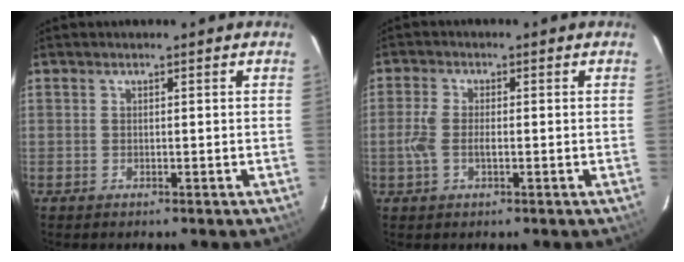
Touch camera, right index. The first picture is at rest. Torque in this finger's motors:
{"motor_torque": [0.01, 0.11, 0.16, 0.06]}